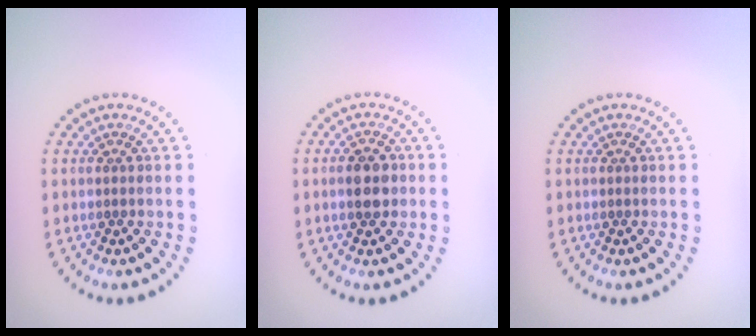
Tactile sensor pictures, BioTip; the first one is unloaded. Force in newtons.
{"total": 2.8, "press": 2.8, "slide": 0.3}
{"total": 0.0}